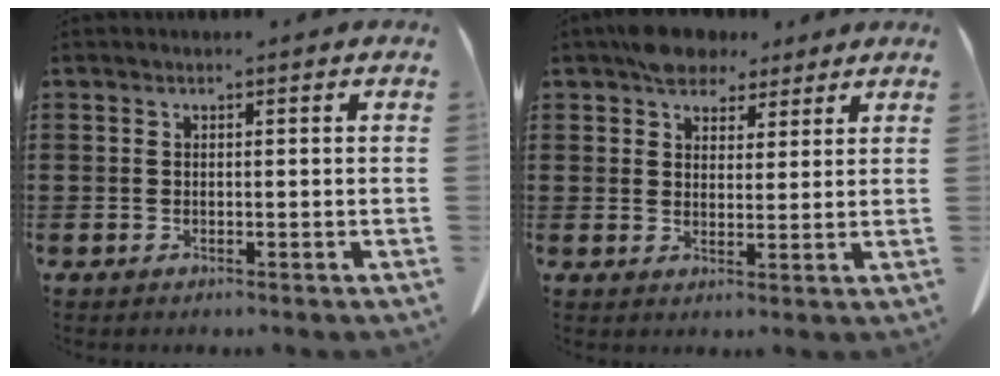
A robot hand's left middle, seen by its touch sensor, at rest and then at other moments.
{"total": 5.6, "force": [4.5, 2.9, 1.6], "torque": [-0.039, 0.000, 0.086]}